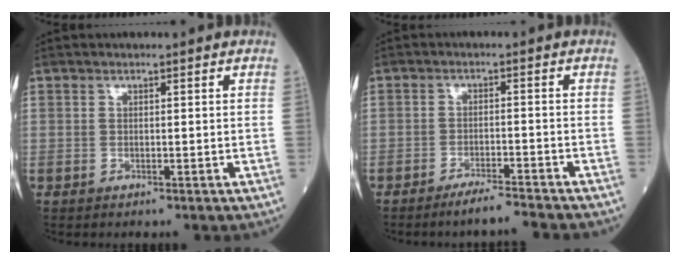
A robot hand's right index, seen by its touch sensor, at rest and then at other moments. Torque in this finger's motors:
{"motor_torque": [-0.40, -0.31, 0.04, 0.00]}